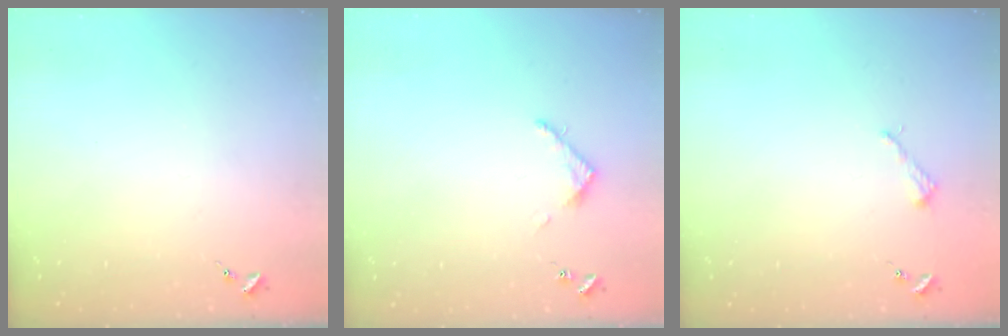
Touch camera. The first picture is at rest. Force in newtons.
{"total": 3.5, "press": 3.5, "slide": 0.3}
{"total": 2.6, "press": 2.6, "slide": 0.3}